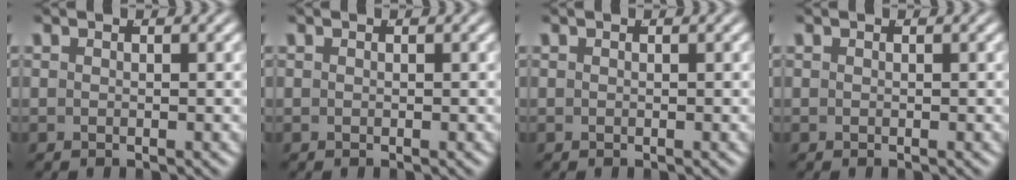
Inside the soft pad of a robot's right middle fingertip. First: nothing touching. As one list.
[{"total": 0.0}, {"total": 0.0}, {"total": 0.0}]